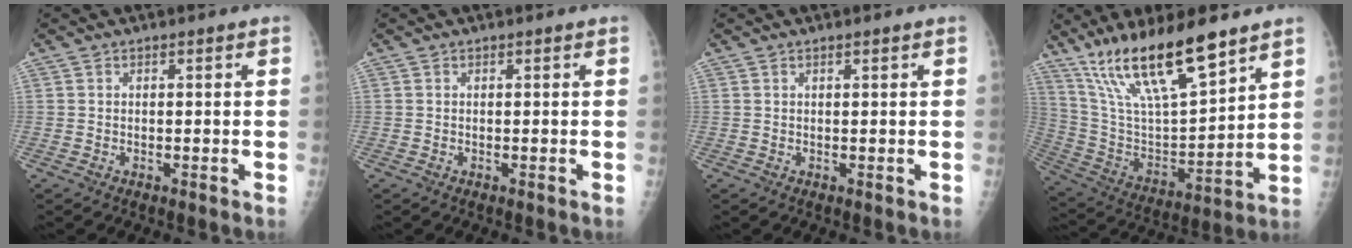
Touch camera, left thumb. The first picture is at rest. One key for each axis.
{"total": 0.0}
{"total": 0.5, "fx": 0.3, "fy": 0.2, "fz": 0.4, "tx": -0.007, "ty": -0.001, "tz": 0.004}
{"total": 20.8, "fx": 14.5, "fy": 5.0, "fz": 14.0, "tx": -0.236, "ty": -0.059, "tz": 0.278}